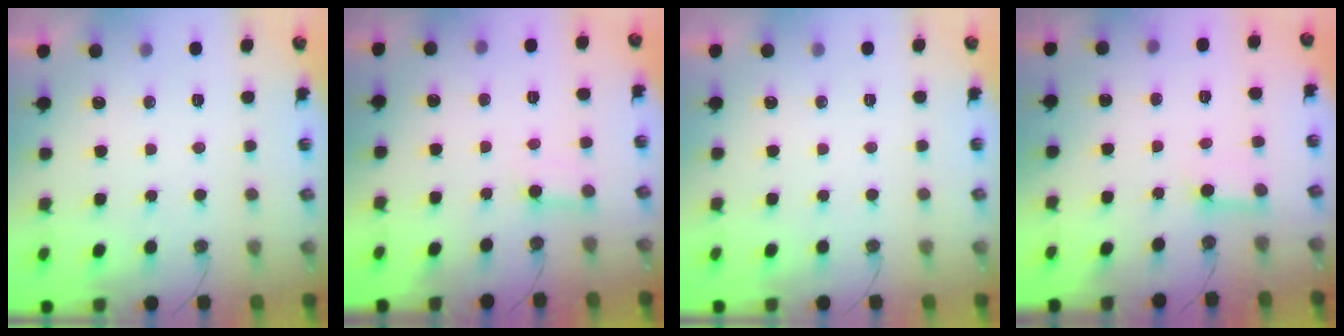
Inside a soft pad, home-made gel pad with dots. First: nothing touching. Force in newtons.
{"total": 2.6, "press": 2.6, "slide": 0.3}
{"total": 0.0}
{"total": 3.0, "press": 3.0, "slide": 0.4}